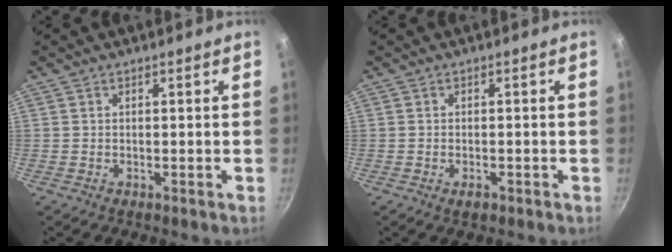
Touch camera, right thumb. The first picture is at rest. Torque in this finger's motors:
{"motor_torque": [-0.69, -0.17, -0.43, 0.22, -0.06]}